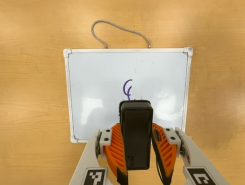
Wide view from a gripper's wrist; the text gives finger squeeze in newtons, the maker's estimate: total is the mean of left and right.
{"total": 5.5, "left": 4.9, "right": 6.1}